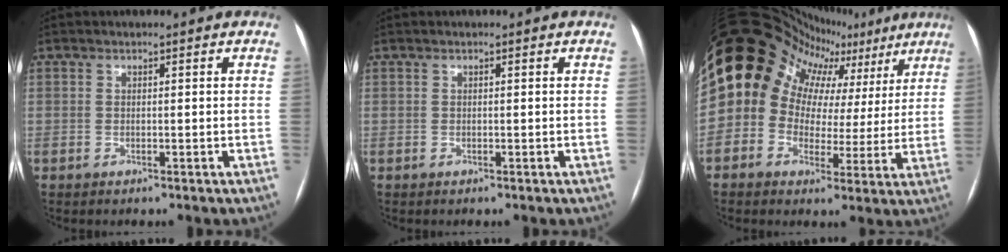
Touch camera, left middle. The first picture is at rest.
{"total": 0.0}
{"total": 20.4, "force": [10.6, 14.7, 9.4], "torque": [-0.153, 0.085, 0.135]}